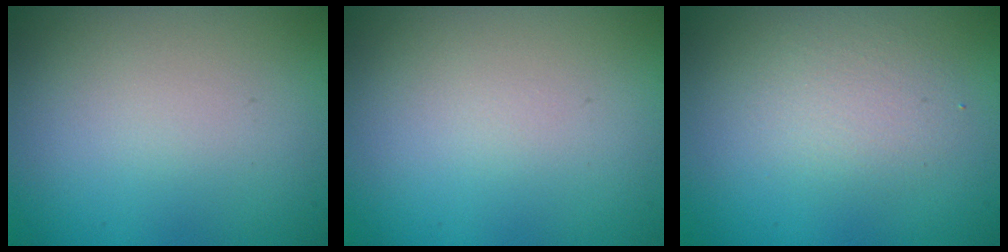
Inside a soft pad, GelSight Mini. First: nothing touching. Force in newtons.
{"total": 0.0}
{"total": 2.3, "press": 2.3, "slide": 0.1}